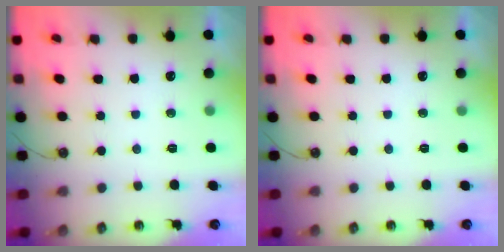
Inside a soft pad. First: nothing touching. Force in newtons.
{"total": 0.0}